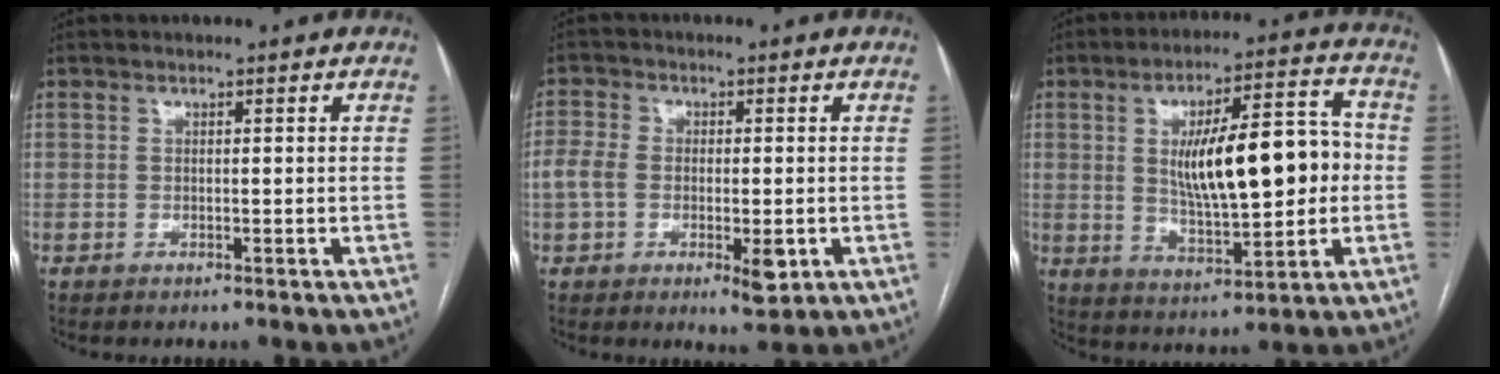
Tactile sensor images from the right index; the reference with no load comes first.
{"total": 7.7, "force": [-1.8, 3.9, 6.5], "torque": [-0.122, 0.001, -0.025]}
{"total": 15.9, "force": [0.9, 4.5, 15.2], "torque": [-0.245, 0.024, 0.021]}